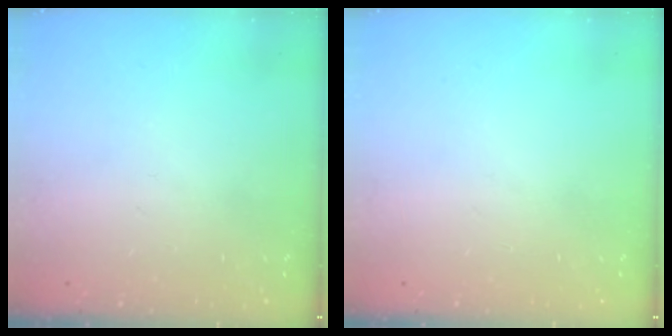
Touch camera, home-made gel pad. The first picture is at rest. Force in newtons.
{"total": 0.0}